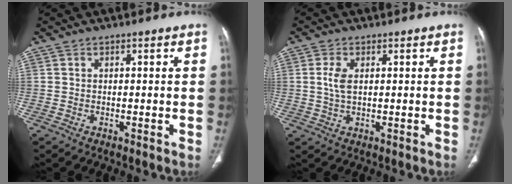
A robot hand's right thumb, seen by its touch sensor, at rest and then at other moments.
{"total": 4.1, "force": [0.8, 2.2, 3.4], "torque": [-0.078, 0.000, 0.018]}